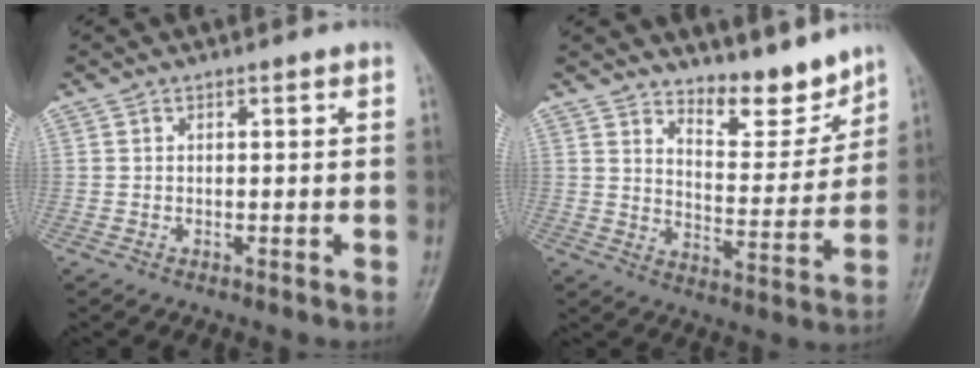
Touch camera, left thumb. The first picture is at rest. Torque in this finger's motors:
{"motor_torque": [0.18, -0.05, -0.20, -0.64, 0.09]}